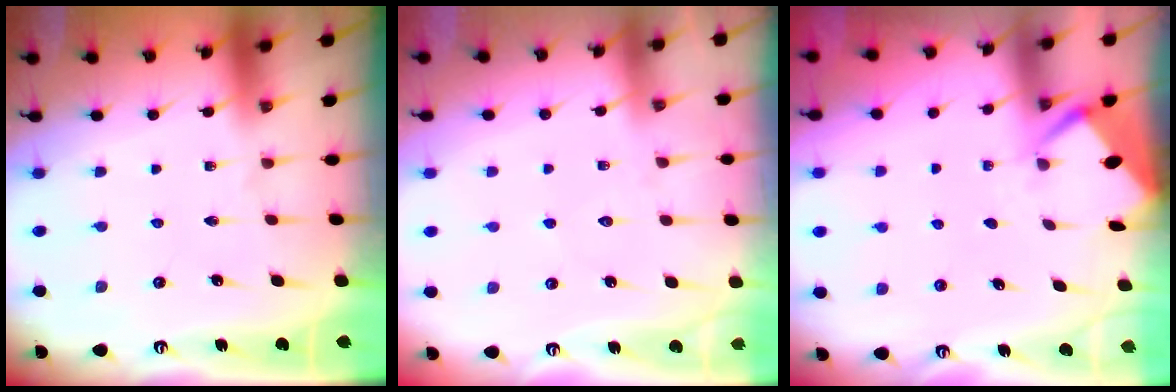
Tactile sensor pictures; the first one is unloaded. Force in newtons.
{"total": 5.7, "press": 5.7, "slide": 0.7}
{"total": 2.6, "press": 2.6, "slide": 0.4}